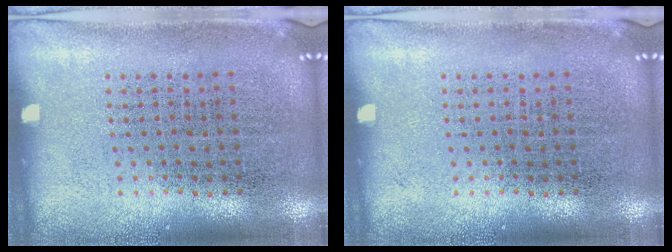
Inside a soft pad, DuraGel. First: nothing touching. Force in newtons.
{"total": 0.0}